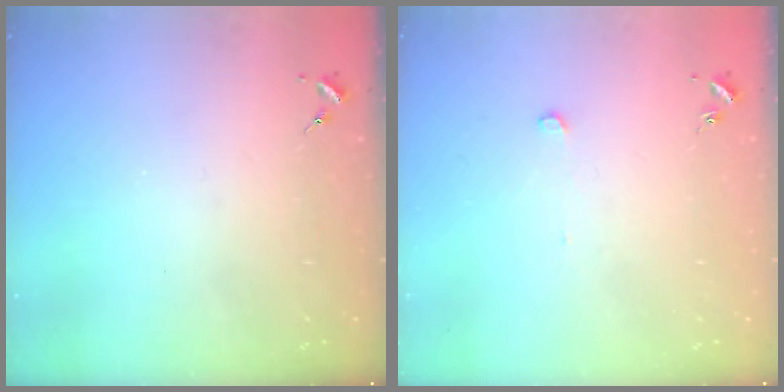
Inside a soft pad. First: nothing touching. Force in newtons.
{"total": 2.4, "press": 2.4, "slide": 0.0}